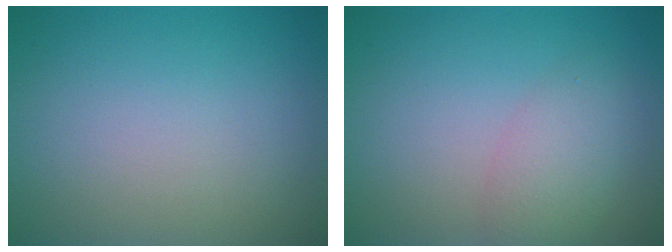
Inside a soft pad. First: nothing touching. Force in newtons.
{"total": 2.9, "press": 2.9, "slide": 0.1}